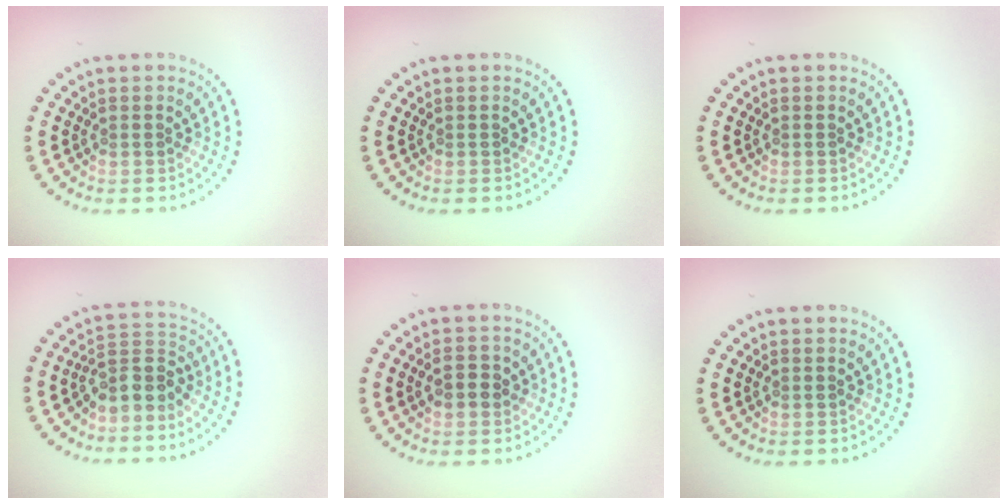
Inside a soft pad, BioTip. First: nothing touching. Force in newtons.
{"total": 0.0}
{"total": 0.0}
{"total": 3.2, "press": 2.6, "slide": 1.8}
{"total": 1.5, "press": 1.5, "slide": 0.1}
{"total": 0.0}